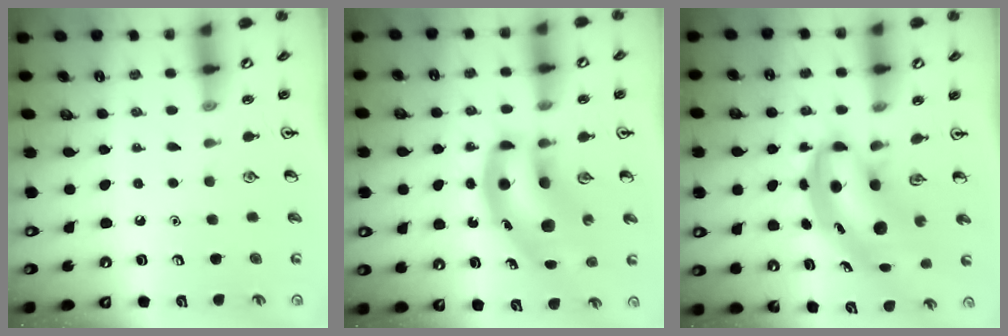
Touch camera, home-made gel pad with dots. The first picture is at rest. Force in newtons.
{"total": 13.7, "press": 13.1, "slide": 4.0}
{"total": 7.7, "press": 7.4, "slide": 1.9}